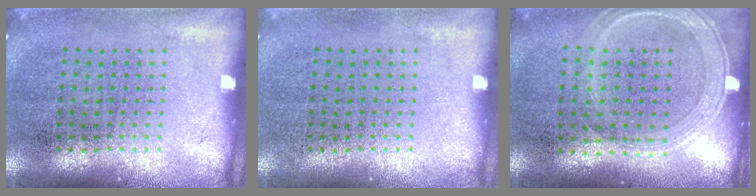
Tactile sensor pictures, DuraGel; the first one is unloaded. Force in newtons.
{"total": 0.0}
{"total": 0.6, "press": 0.5, "slide": 0.2}